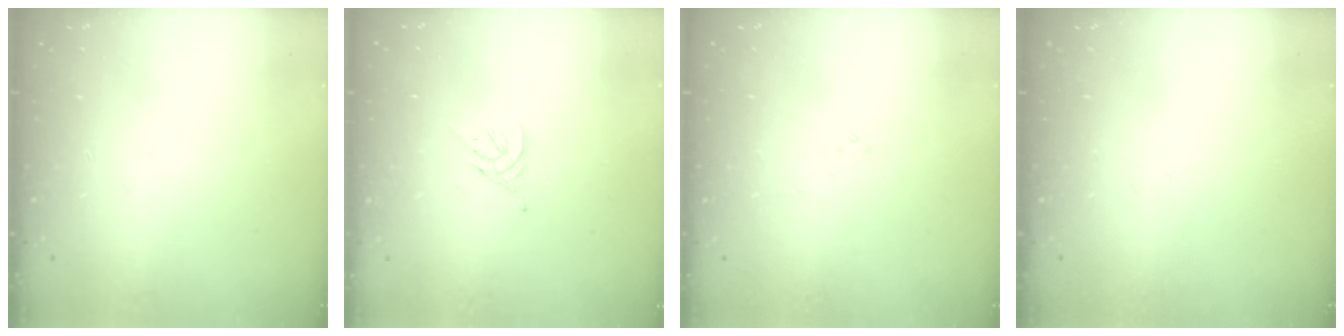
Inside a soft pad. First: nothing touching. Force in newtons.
{"total": 2.6, "press": 2.5, "slide": 0.7}
{"total": 4.7, "press": 4.7, "slide": 0.2}
{"total": 0.0}